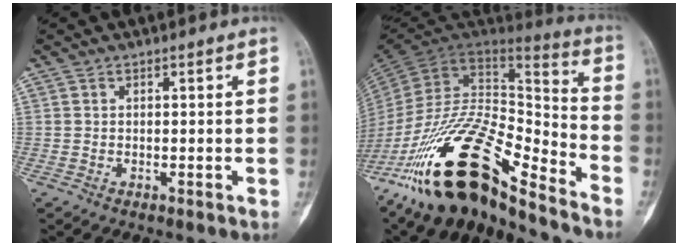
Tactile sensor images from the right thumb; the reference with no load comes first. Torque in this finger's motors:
{"motor_torque": [1.02, 0.76, 1.93, -0.84, 0.76]}